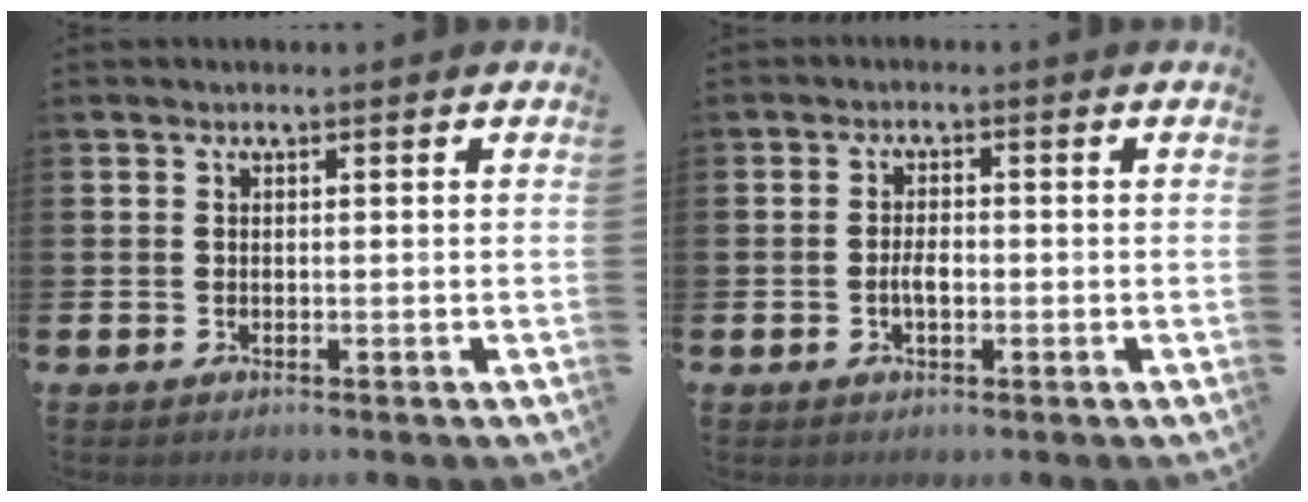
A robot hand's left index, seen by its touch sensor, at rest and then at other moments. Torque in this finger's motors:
{"motor_torque": [0.13, 0.13, 0.05, 0.07]}